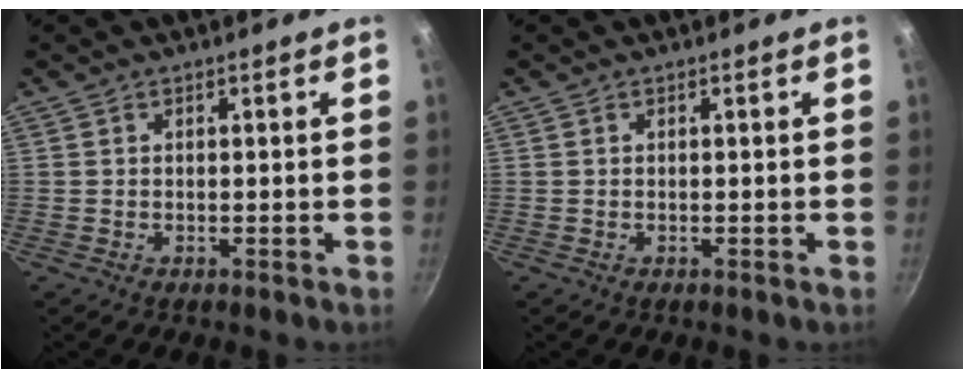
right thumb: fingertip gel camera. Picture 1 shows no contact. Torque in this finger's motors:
{"motor_torque": [-0.13, 0.11, -0.01, 0.00, 0.00]}